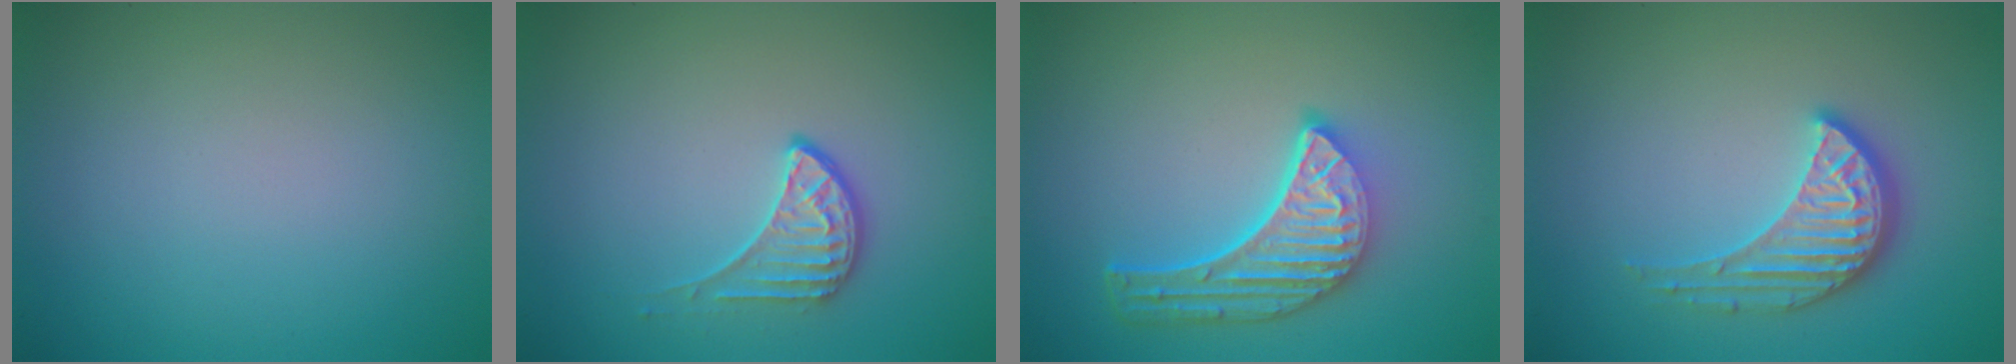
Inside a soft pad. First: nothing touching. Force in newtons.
{"total": 2.0, "press": 1.5, "slide": 1.3}
{"total": 5.7, "press": 4.3, "slide": 3.7}
{"total": 3.8, "press": 3.2, "slide": 2.1}